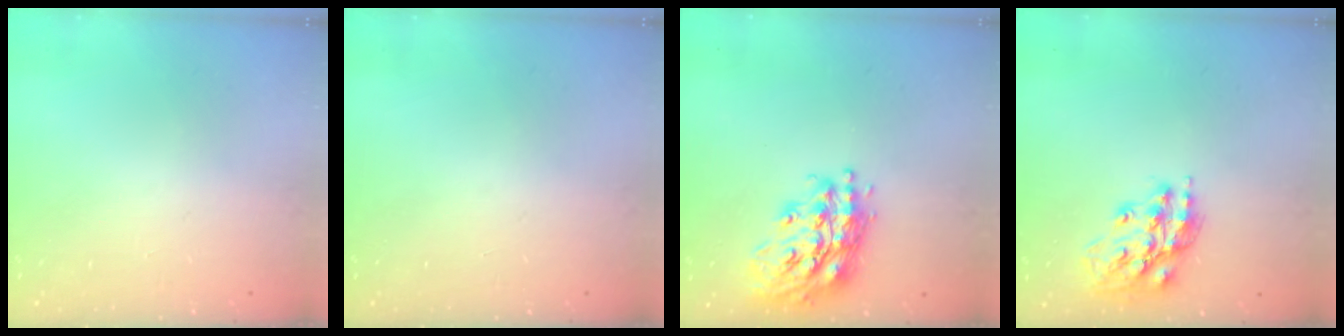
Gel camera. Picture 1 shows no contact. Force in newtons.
{"total": 0.0}
{"total": 19.6, "press": 19.5, "slide": 1.5}
{"total": 16.1, "press": 16.1, "slide": 1.5}